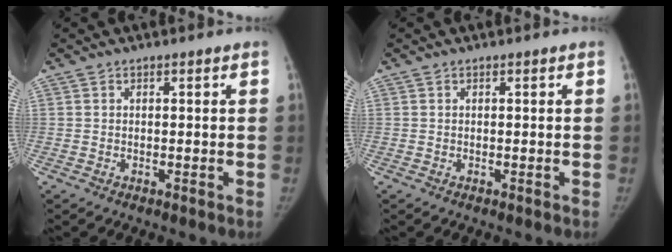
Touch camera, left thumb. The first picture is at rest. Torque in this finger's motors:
{"motor_torque": [-0.02, -0.02, 0.22, -0.19, 0.01]}